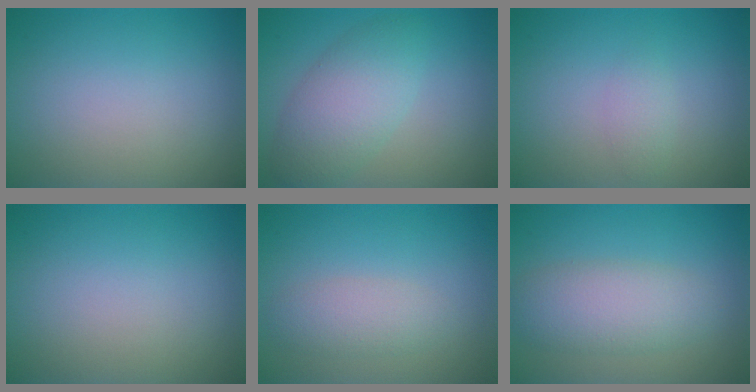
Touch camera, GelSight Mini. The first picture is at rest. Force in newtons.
{"total": 4.8, "press": 4.8, "slide": 0.0}
{"total": 1.2, "press": 1.2, "slide": 0.0}
{"total": 0.0}
{"total": 2.3, "press": 2.3, "slide": 0.1}
{"total": 4.3, "press": 4.3, "slide": 0.0}